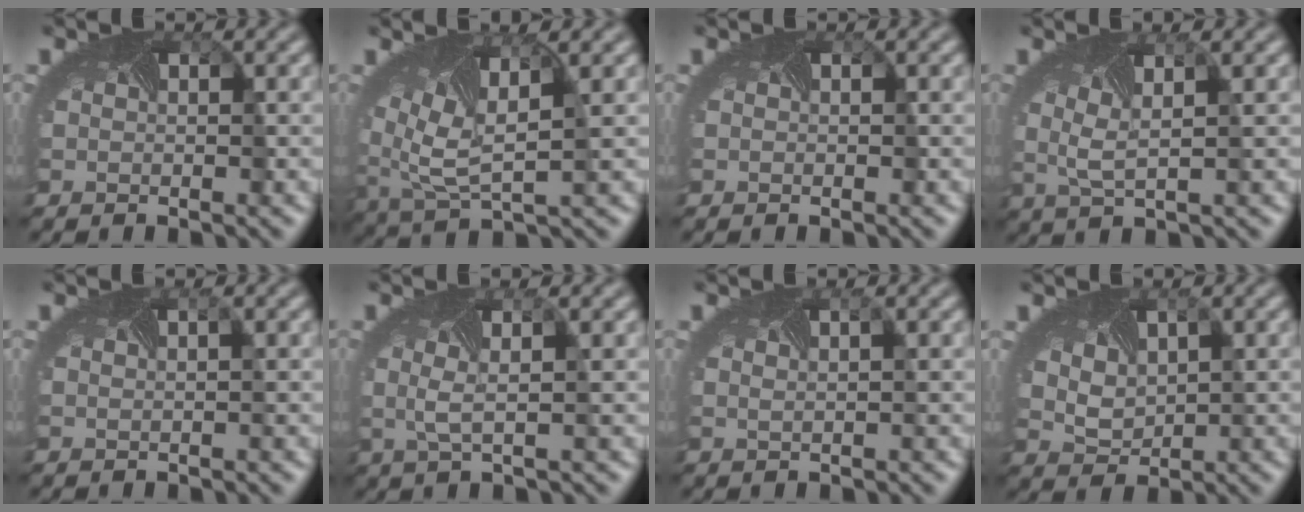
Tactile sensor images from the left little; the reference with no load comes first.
{"total": 6.6, "force": [1.6, 2.9, 5.7], "torque": [-0.129, -0.002, 0.034]}
{"total": 0.0}
{"total": 2.1, "force": [0.7, 0.1, 2.0], "torque": [-0.046, 0.000, 0.014]}
{"total": 0.6, "force": [0.5, 0.0, 0.3], "torque": [-0.007, 0.009, 0.008]}
{"total": 1.8, "force": [0.4, -0.1, 1.8], "torque": [-0.045, 0.001, 0.006]}
{"total": 1.5, "force": [1.0, 0.4, 1.0], "torque": [-0.009, 0.008, 0.007]}
{"total": 3.3, "force": [1.5, 2.2, 1.9], "torque": [-0.047, 0.006, 0.033]}